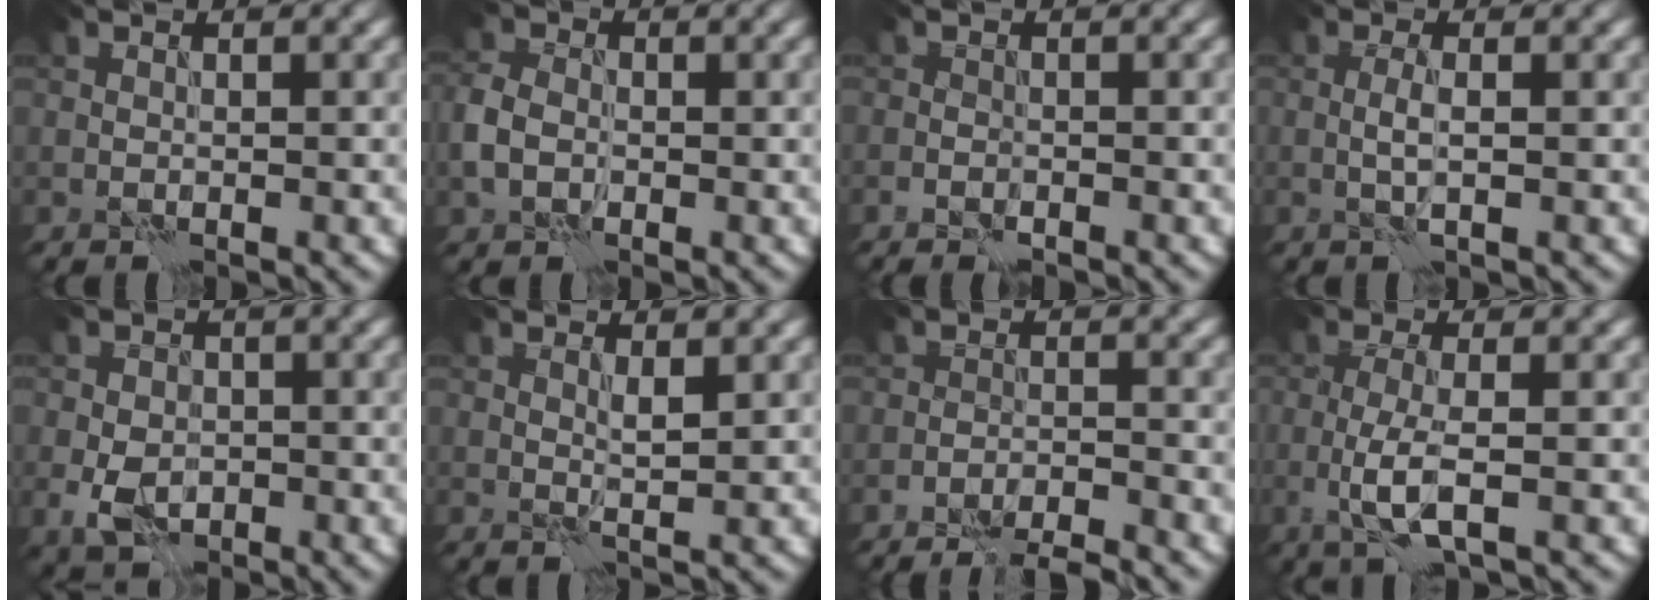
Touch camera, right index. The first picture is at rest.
{"total": 3.4, "force": [-0.6, 2.6, 2.1], "torque": [-0.052, 0.003, -0.021]}
{"total": 1.1, "force": [-0.8, 0.4, 0.6], "torque": [-0.012, 0.000, -0.017]}
{"total": 1.6, "force": [-0.1, 0.3, 1.6], "torque": [-0.035, 0.003, -0.005]}
{"total": 4.2, "force": [-1.1, 3.1, 2.6], "torque": [-0.054, -0.008, -0.025]}
{"total": 1.1, "force": [0.6, 0.2, 1.0], "torque": [-0.020, -0.004, 0.009]}
{"total": 5.7, "force": [-5.3, 0.8, 2.0], "torque": [-0.027, 0.004, -0.076]}
{"total": 3.8, "force": [-0.9, 0.9, 3.5], "torque": [-0.076, -0.002, -0.023]}